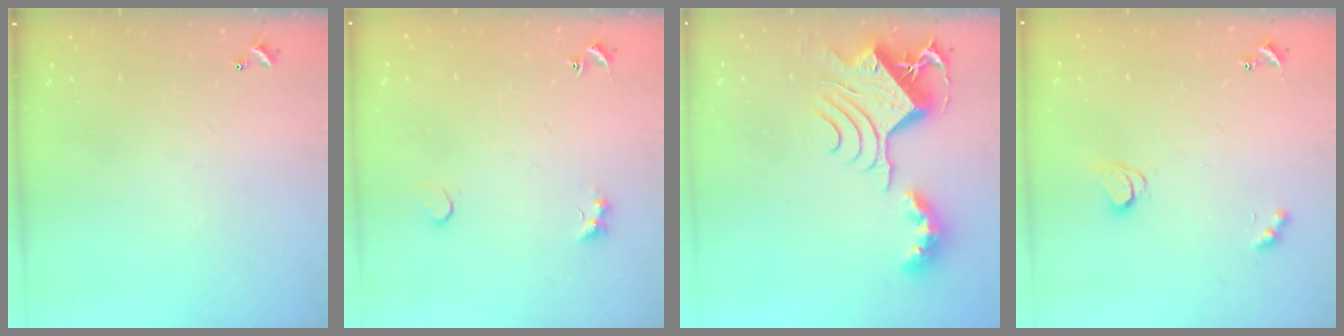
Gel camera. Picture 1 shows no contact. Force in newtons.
{"total": 3.0, "press": 2.9, "slide": 0.8}
{"total": 11.4, "press": 11.3, "slide": 1.5}
{"total": 2.3, "press": 2.3, "slide": 0.3}